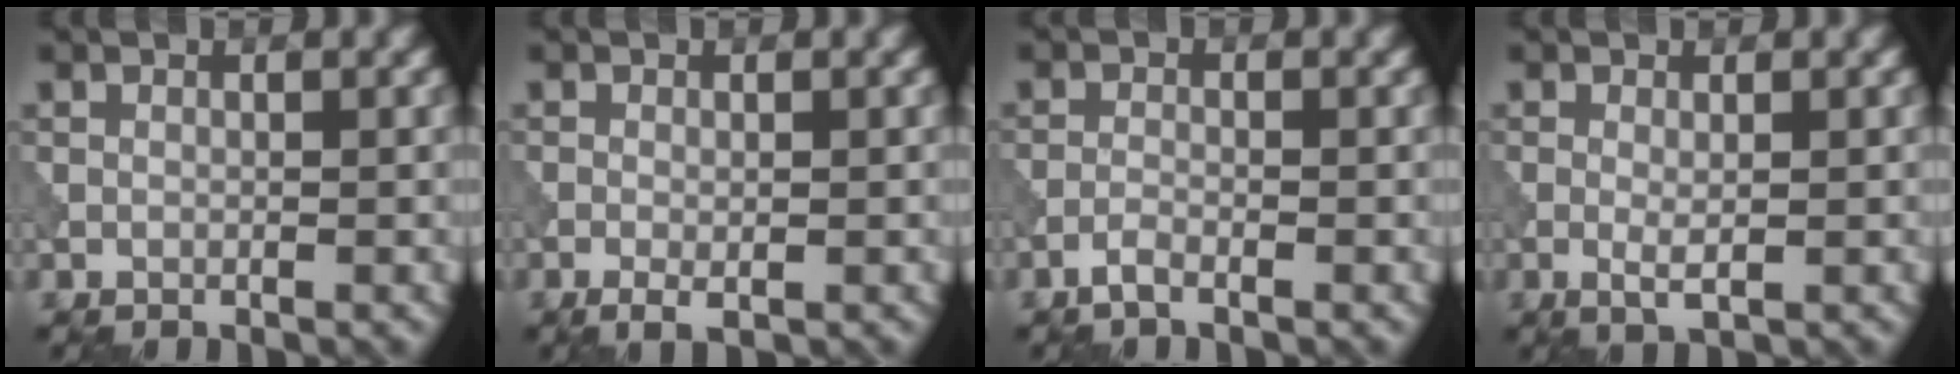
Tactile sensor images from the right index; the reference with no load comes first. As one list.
[{"total": 1.6, "force": [-0.6, 0.5, 1.4], "torque": [-0.025, -0.004, -0.010]}, {"total": 1.2, "force": [-0.9, 0.2, 0.8], "torque": [-0.017, 0.003, -0.023]}, {"total": 1.5, "force": [-0.2, 0.3, 1.5], "torque": [-0.030, -0.004, -0.004]}]